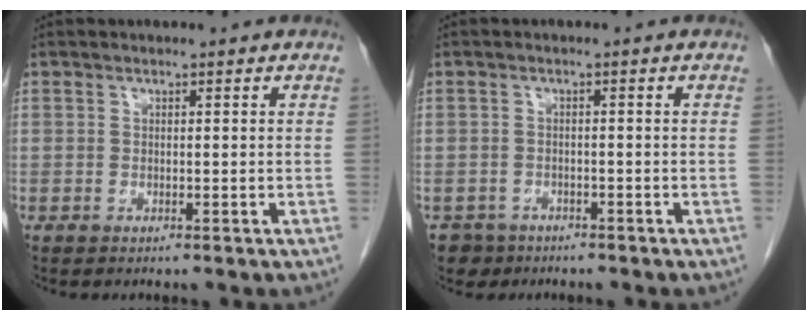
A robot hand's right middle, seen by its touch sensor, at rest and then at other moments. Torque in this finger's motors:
{"motor_torque": [-0.34, -0.50, -0.13, -0.02]}